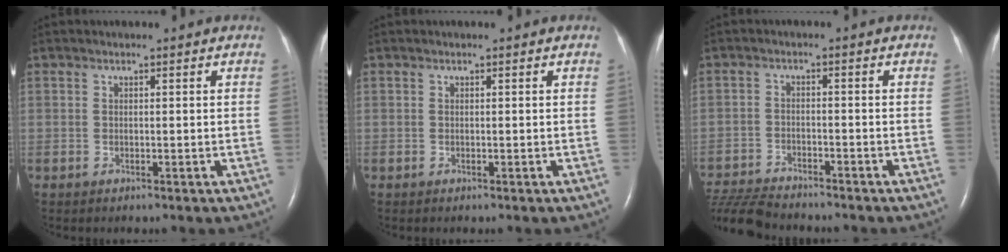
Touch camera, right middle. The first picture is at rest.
{"total": 0.0}
{"total": 9.9, "force": [-9.4, 1.2, 2.9], "torque": [-0.061, -0.008, -0.163]}